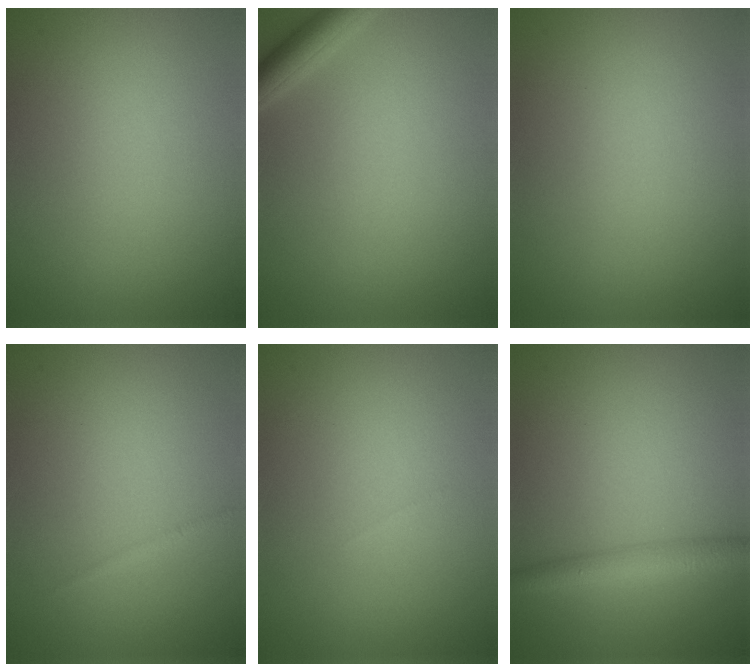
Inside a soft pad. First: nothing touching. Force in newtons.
{"total": 2.4, "press": 2.4, "slide": 0.2}
{"total": 0.0}
{"total": 0.5, "press": 0.5, "slide": 0.0}
{"total": 0.0}
{"total": 3.2, "press": 3.2, "slide": 0.1}